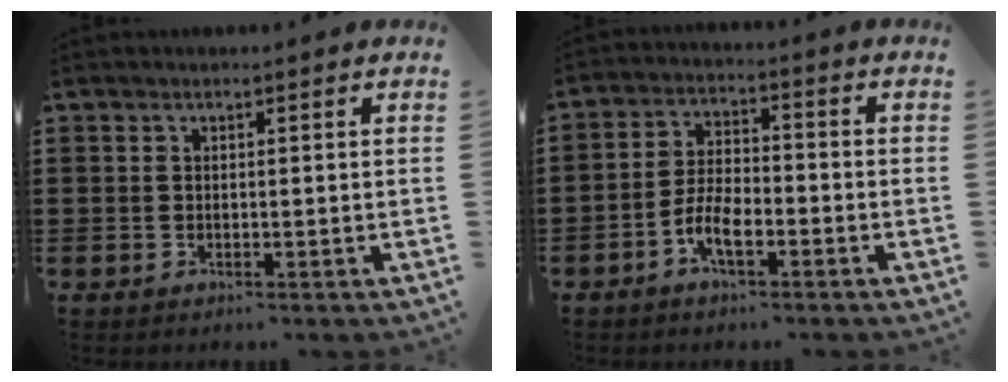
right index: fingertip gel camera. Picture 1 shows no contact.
{"total": 5.4, "force": [-2.9, 2.2, 4.0], "torque": [-0.103, -0.001, -0.063]}